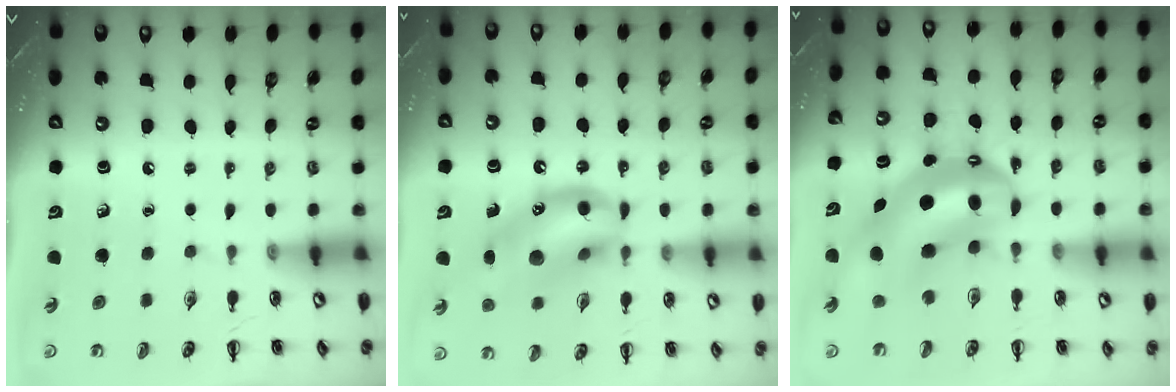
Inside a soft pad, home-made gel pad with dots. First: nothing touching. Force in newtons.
{"total": 16.5, "press": 16.1, "slide": 3.6}
{"total": 10.3, "press": 10.0, "slide": 2.6}